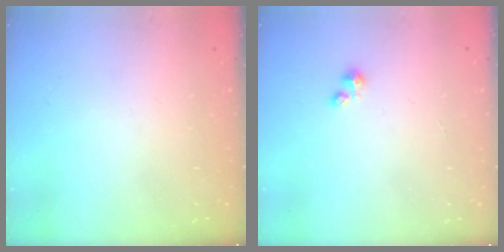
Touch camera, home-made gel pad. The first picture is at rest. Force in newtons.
{"total": 1.4, "press": 1.4, "slide": 0.2}